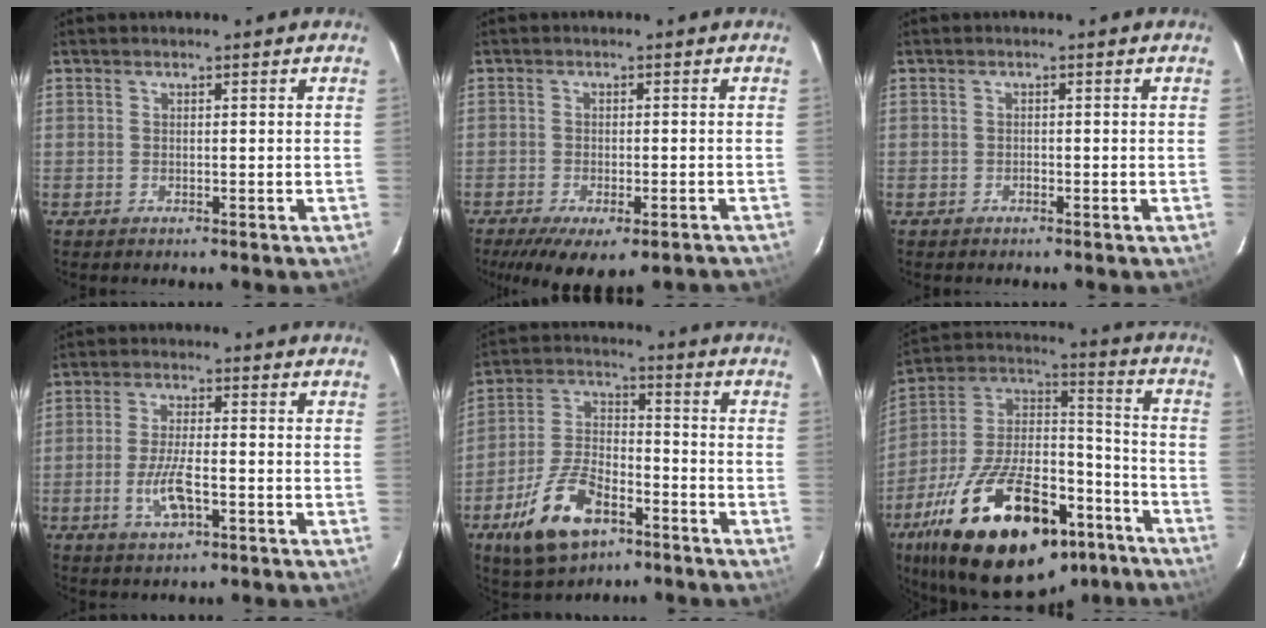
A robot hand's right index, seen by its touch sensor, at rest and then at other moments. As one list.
[{"total": 12.8, "force": [-9.4, 4.0, 7.7], "torque": [-0.149, -0.043, -0.134]}, {"total": 0.5, "force": [-0.4, 0.3, 0.0], "torque": [-0.002, 0.003, -0.006]}, {"total": 6.9, "force": [-2.4, 2.3, 6.0], "torque": [-0.125, -0.004, -0.045]}, {"total": 14.9, "force": [-8.2, 7.2, 10.1], "torque": [-0.216, 0.001, -0.146]}, {"total": 32.9, "force": [-20.6, 14.5, 21.1], "torque": [-0.381, 0.016, -0.310]}]